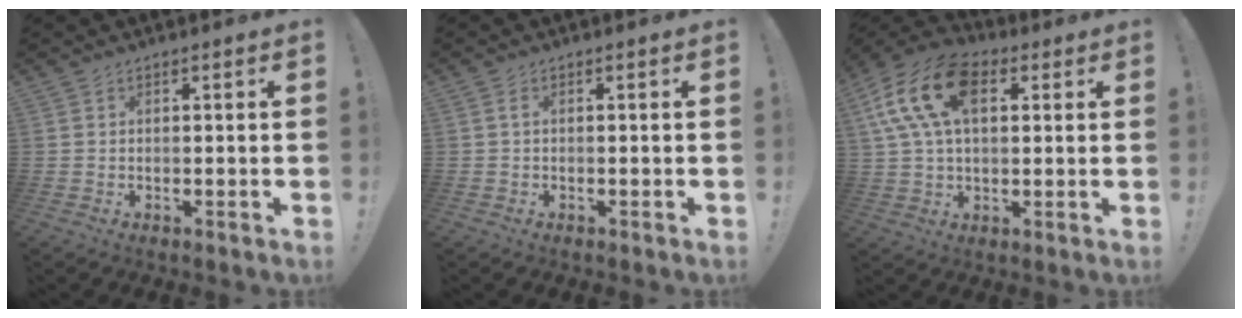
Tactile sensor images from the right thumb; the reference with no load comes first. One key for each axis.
{"total": 1.0, "fx": -0.2, "fy": 0.7, "fz": 0.7, "tx": -0.015, "ty": 0.004, "tz": -0.004}
{"total": 18.6, "fx": 6.1, "fy": 11.0, "fz": 13.7, "tx": -0.271, "ty": -0.002, "tz": 0.109}